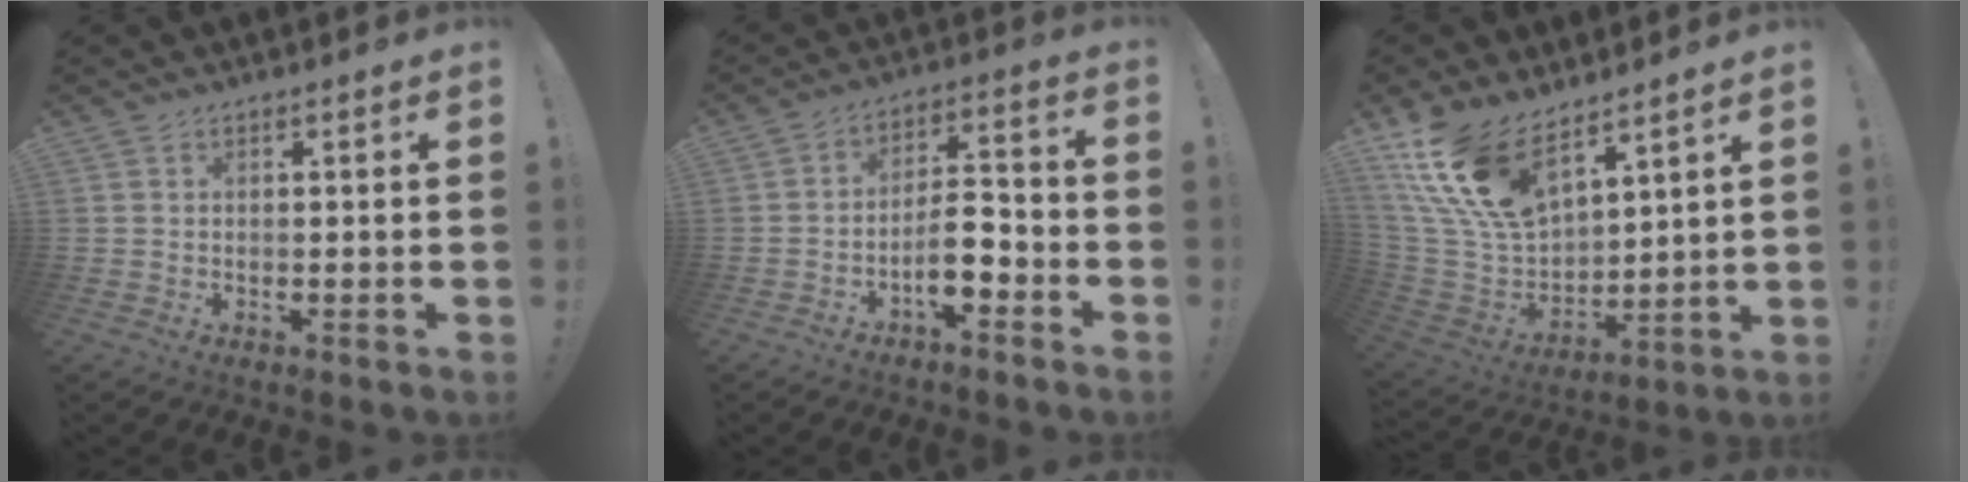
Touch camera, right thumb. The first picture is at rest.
{"total": 9.3, "force": [-4.7, 3.3, 7.2], "torque": [-0.128, 0.025, -0.080]}
{"total": 18.4, "force": [12.2, 9.3, 10.2], "torque": [-0.218, -0.074, 0.232]}